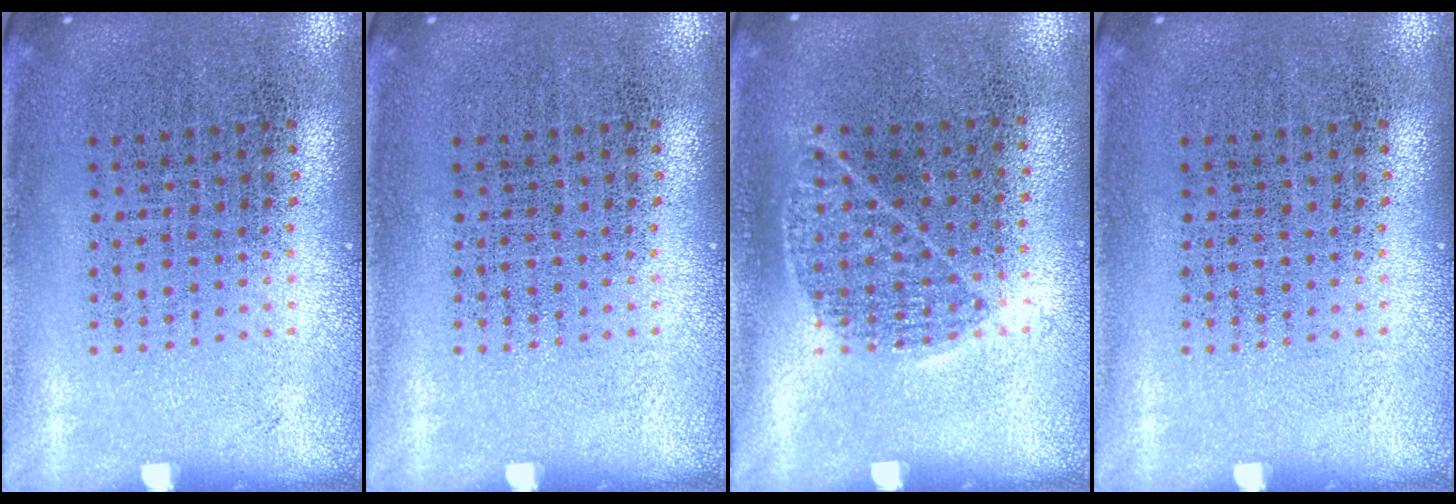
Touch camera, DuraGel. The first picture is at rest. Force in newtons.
{"total": 0.0}
{"total": 0.9, "press": 0.5, "slide": 0.7}
{"total": 0.0}